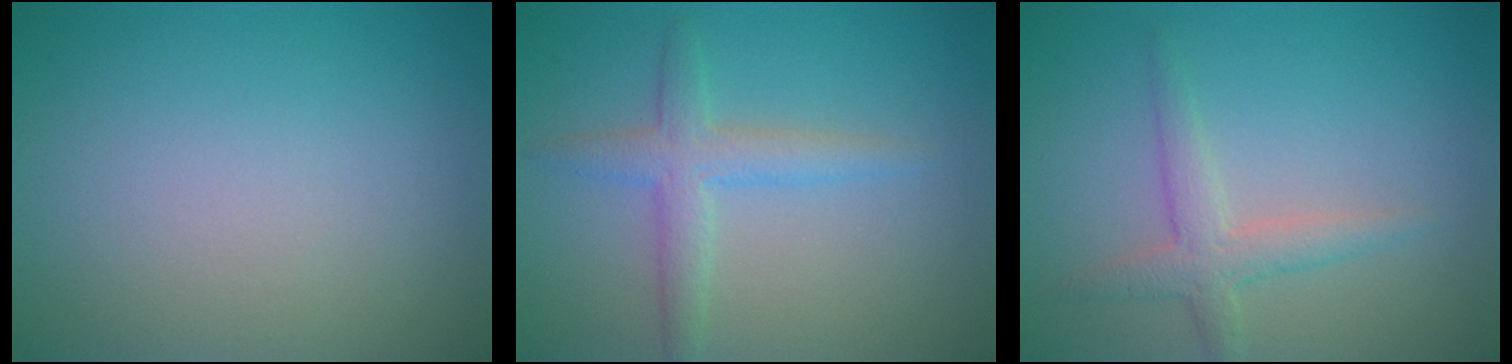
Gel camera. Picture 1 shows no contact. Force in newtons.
{"total": 2.9, "press": 2.9, "slide": 0.1}
{"total": 2.6, "press": 2.6, "slide": 0.1}